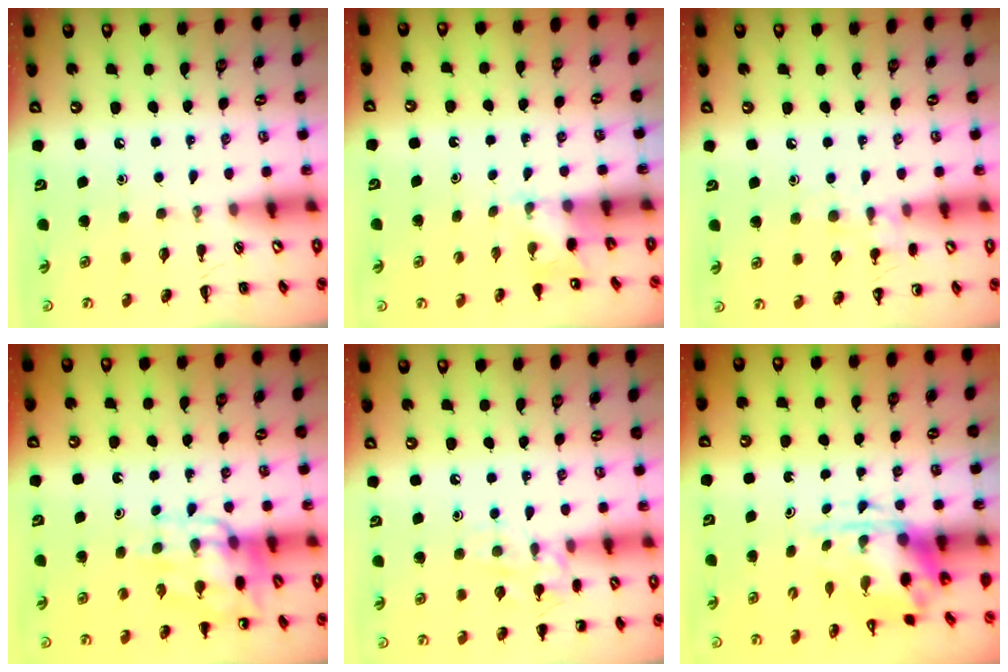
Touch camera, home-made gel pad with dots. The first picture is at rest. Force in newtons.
{"total": 2.2, "press": 2.1, "slide": 0.7}
{"total": 7.7, "press": 7.5, "slide": 1.7}
{"total": 11.2, "press": 10.9, "slide": 2.6}
{"total": 10.3, "press": 10.2, "slide": 1.4}
{"total": 3.8, "press": 3.7, "slide": 0.9}